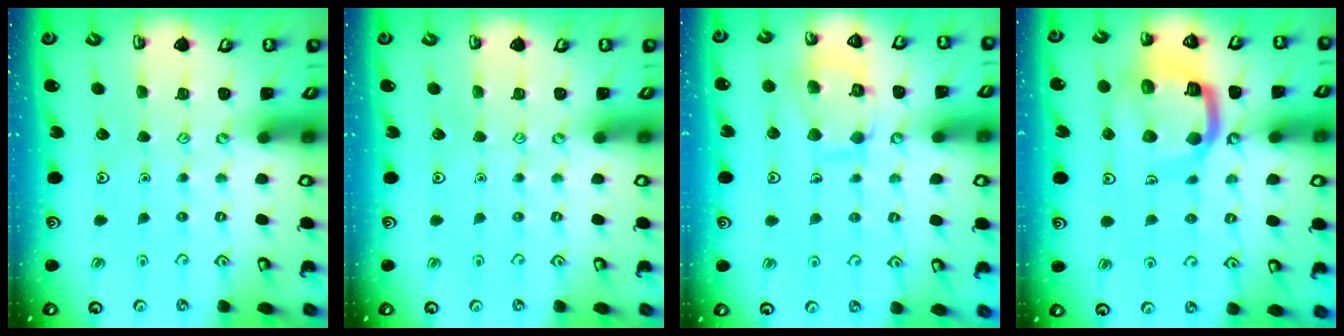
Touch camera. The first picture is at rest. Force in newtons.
{"total": 0.0}
{"total": 11.6, "press": 11.6, "slide": 0.5}
{"total": 14.5, "press": 14.4, "slide": 1.5}